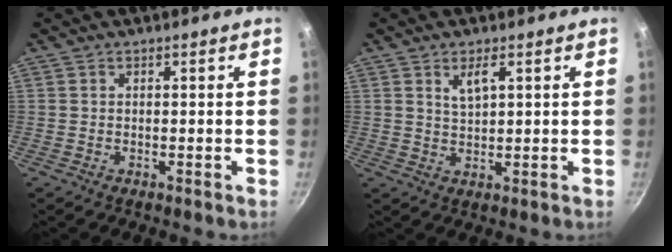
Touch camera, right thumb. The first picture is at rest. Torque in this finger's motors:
{"motor_torque": [-0.84, 0.86, -0.09, 0.19, 0.15]}